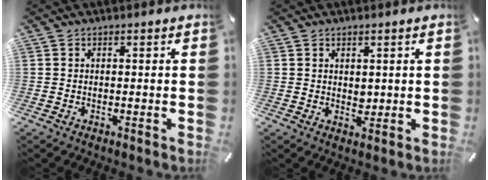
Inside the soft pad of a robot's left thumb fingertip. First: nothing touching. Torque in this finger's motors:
{"motor_torque": [0.19, 0.45, 0.15, -0.21, 0.06]}